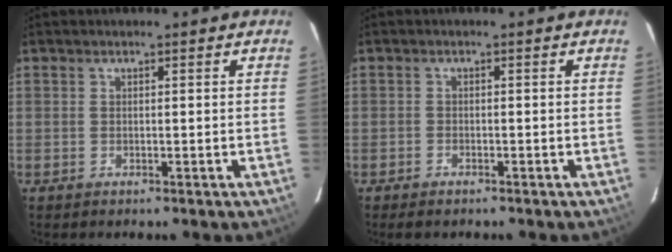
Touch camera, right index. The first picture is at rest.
{"total": 1.2, "force": [-0.9, 0.5, 0.7], "torque": [-0.021, -0.003, -0.016]}